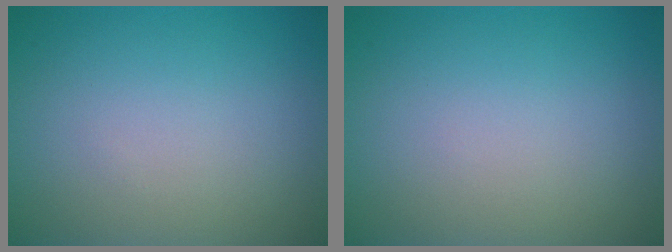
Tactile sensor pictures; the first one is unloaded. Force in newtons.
{"total": 0.0}